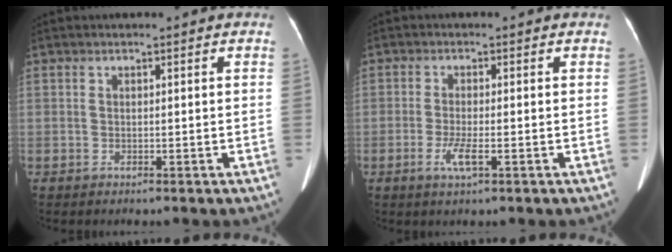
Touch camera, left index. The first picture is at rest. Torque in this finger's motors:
{"motor_torque": [0.24, 0.08, 0.07, 0.01]}